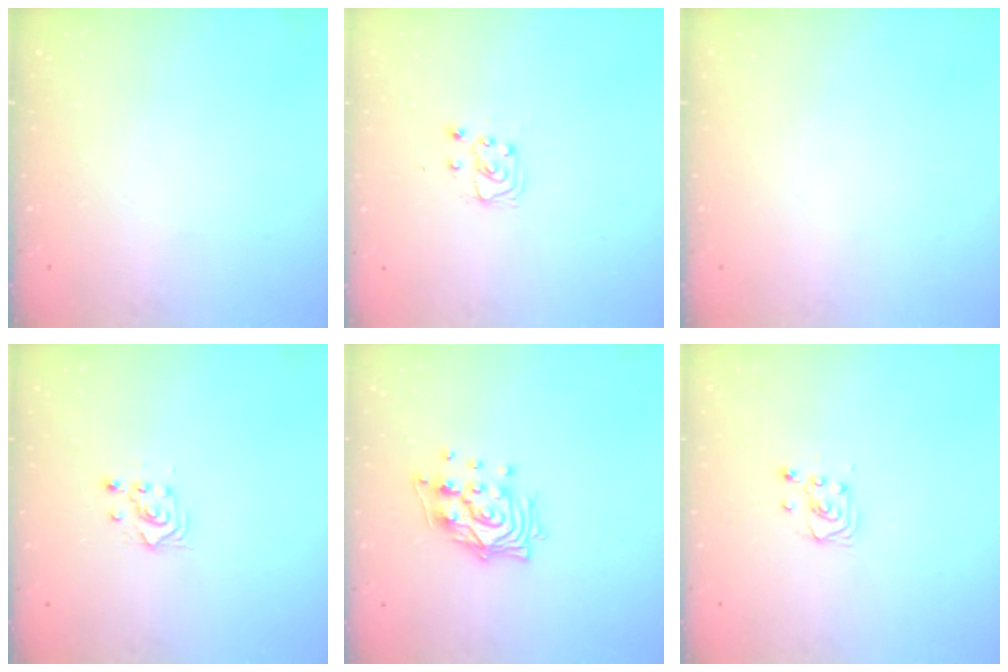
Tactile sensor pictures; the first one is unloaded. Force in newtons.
{"total": 4.9, "press": 4.9, "slide": 0.5}
{"total": 0.0}
{"total": 2.3, "press": 2.3, "slide": 0.2}
{"total": 13.1, "press": 13.0, "slide": 1.2}
{"total": 2.9, "press": 2.9, "slide": 0.4}